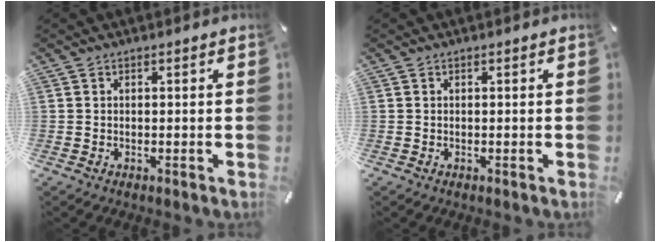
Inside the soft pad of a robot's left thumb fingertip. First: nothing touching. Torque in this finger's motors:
{"motor_torque": [-0.07, 0.07, -0.02, 0.14, 0.00]}